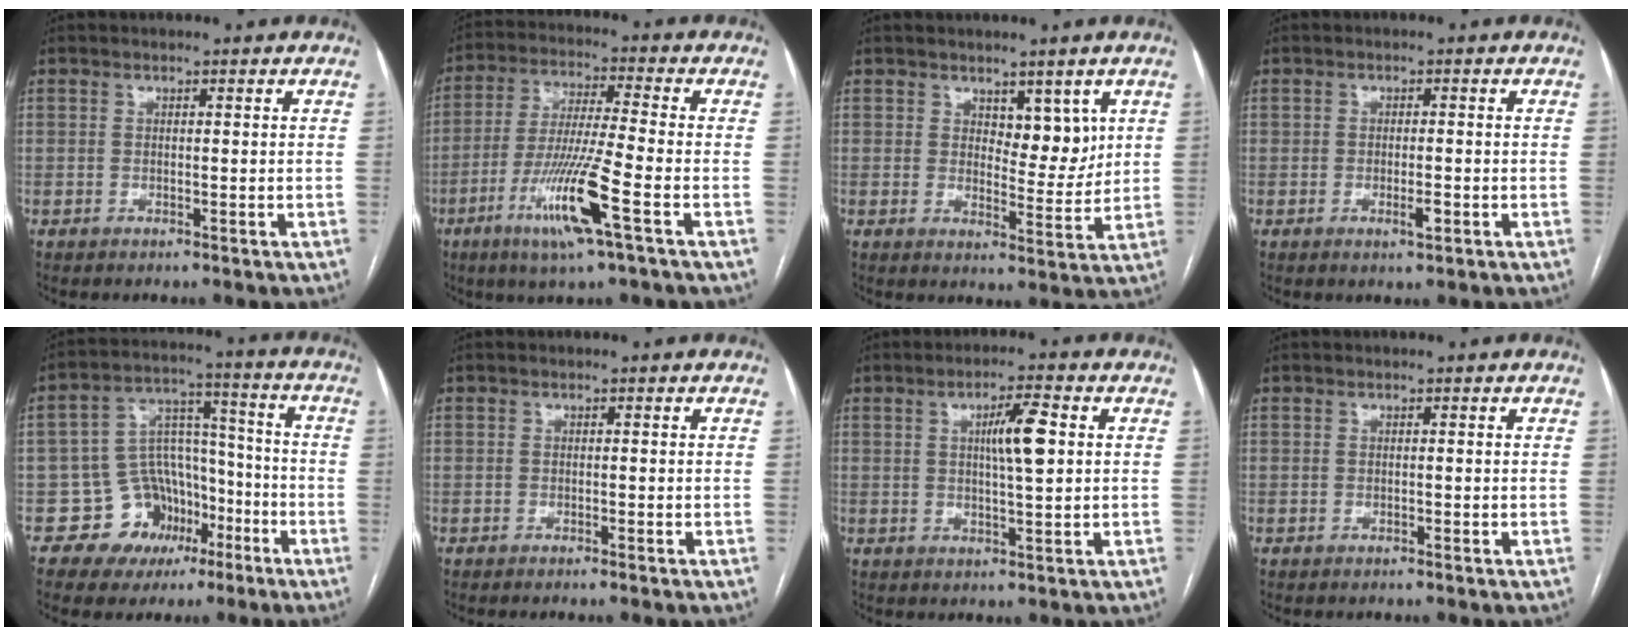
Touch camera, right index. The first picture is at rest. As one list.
[{"total": 12.2, "force": [-5.2, -0.5, 11.0], "torque": [-0.220, -0.020, -0.100]}, {"total": 5.3, "force": [2.6, 2.6, 3.8], "torque": [-0.046, -0.006, 0.041]}, {"total": 2.3, "force": [-0.9, 0.7, 2.0], "torque": [-0.033, -0.001, -0.011]}, {"total": 10.7, "force": [-5.2, 8.9, 2.9], "torque": [-0.032, 0.056, -0.073]}, {"total": 0.5, "force": [-0.4, -0.1, 0.3], "torque": [-0.006, 0.001, -0.006]}, {"total": 6.2, "force": [1.4, 0.7, 6.0], "torque": [-0.102, 0.005, 0.023]}, {"total": 0.0}]